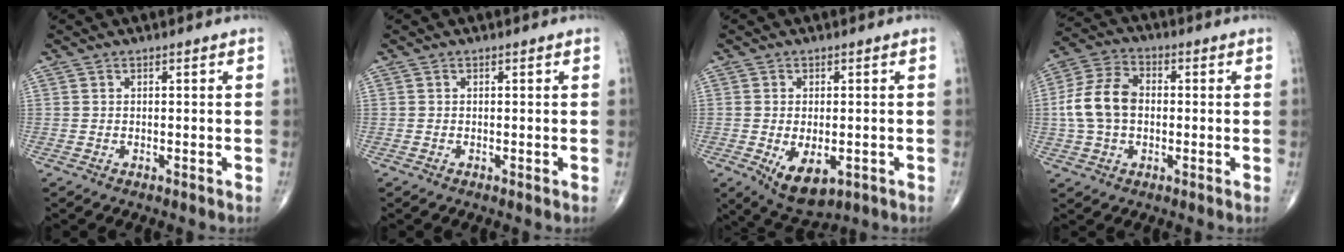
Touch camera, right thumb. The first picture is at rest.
{"total": 0.0}
{"total": 8.0, "force": [-2.4, 4.2, 6.4], "torque": [-0.098, -0.010, -0.025]}
{"total": 10.8, "force": [-0.2, 7.5, 7.8], "torque": [-0.151, 0.027, -0.011]}